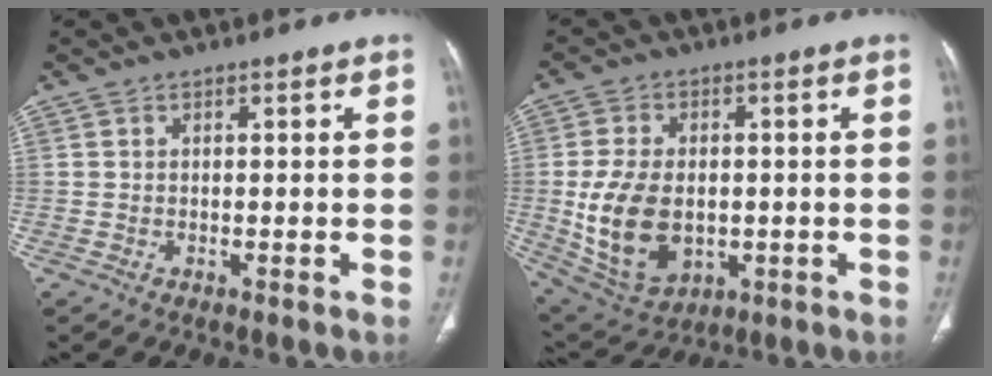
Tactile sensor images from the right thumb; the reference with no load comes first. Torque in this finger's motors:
{"motor_torque": [-0.12, 1.08, 0.74, 0.88, 0.35]}